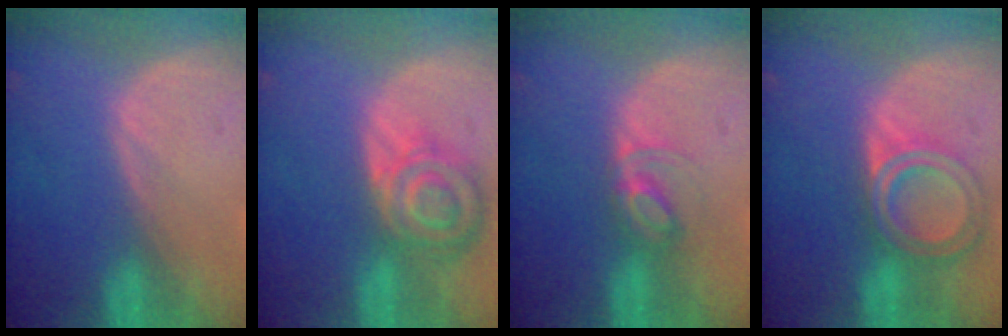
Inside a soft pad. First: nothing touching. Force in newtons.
{"total": 8.2, "press": 7.1, "slide": 4.1}
{"total": 3.9, "press": 3.9, "slide": 0.4}
{"total": 6.9, "press": 6.2, "slide": 3.1}